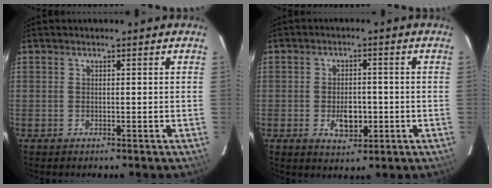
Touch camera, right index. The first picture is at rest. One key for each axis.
{"total": 5.4, "fx": -1.3, "fy": 3.4, "fz": 3.9, "tx": -0.072, "ty": -0.001, "tz": -0.015}